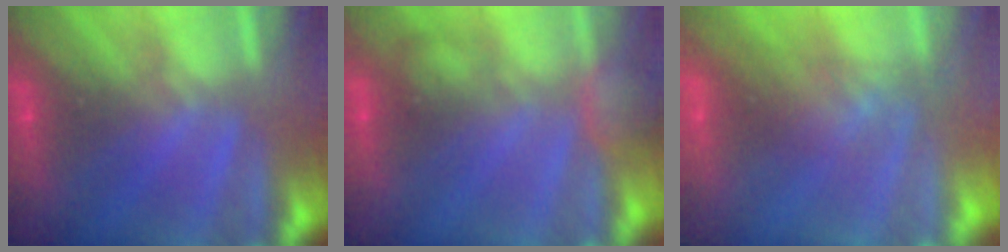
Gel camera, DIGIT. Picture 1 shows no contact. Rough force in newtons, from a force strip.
{"total": 2.5}
{"total": 2.7}